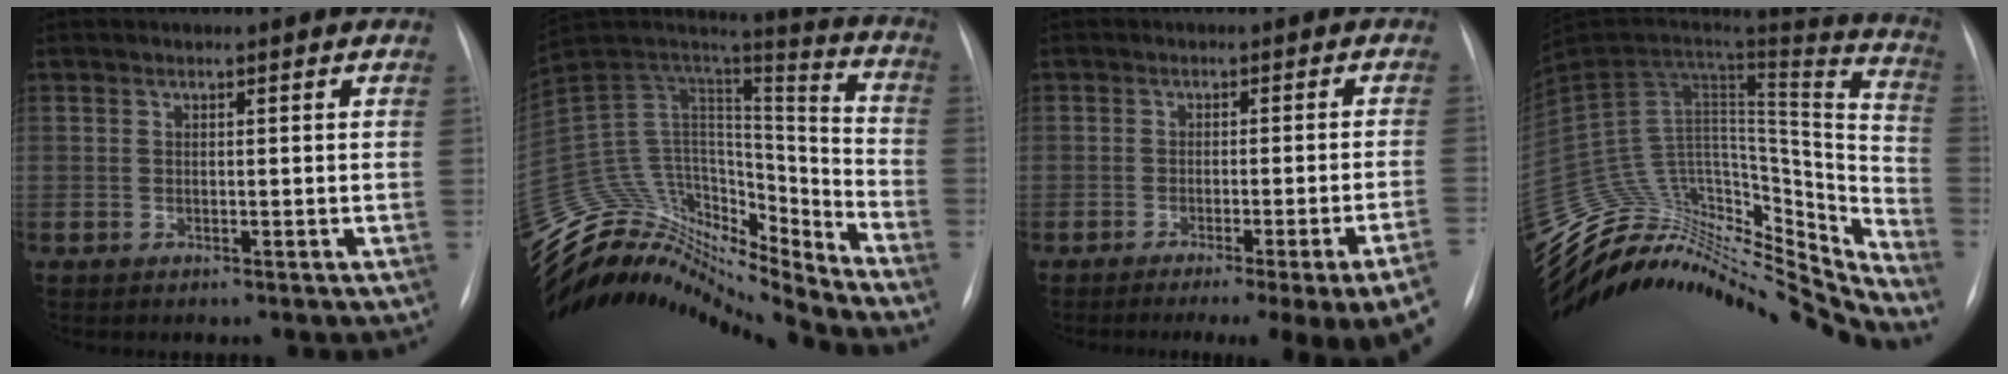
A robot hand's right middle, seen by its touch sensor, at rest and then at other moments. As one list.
[{"total": 27.6, "force": [-26.0, 5.6, 7.1], "torque": [-0.179, 0.055, -0.419]}, {"total": 14.2, "force": [-10.1, -1.3, 9.9], "torque": [-0.074, -0.015, -0.130]}, {"total": 38.0, "force": [-34.4, 10.6, 12.1], "torque": [-0.195, 0.016, -0.496]}]